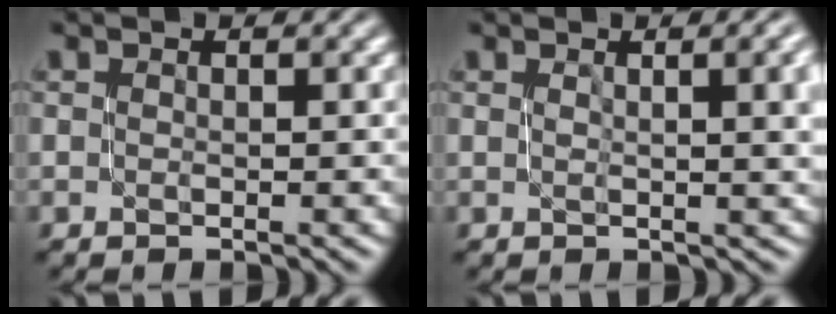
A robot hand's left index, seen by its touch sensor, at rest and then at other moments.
{"total": 5.9, "force": [1.0, 2.5, 5.3], "torque": [-0.029, 0.007, 0.010]}